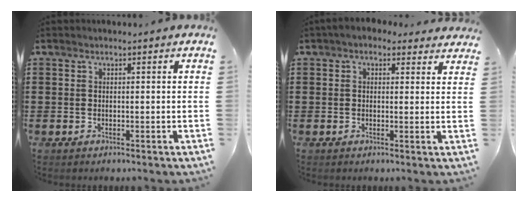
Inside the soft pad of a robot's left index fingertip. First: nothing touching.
{"total": 2.1, "force": [1.4, 1.4, 0.7], "torque": [-0.021, 0.005, 0.025]}